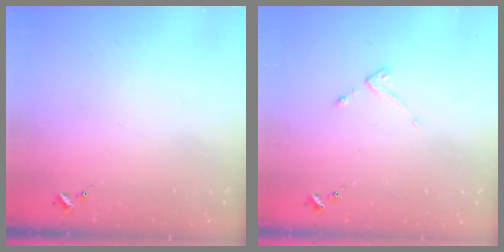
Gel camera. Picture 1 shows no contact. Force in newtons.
{"total": 2.6, "press": 2.6, "slide": 0.5}